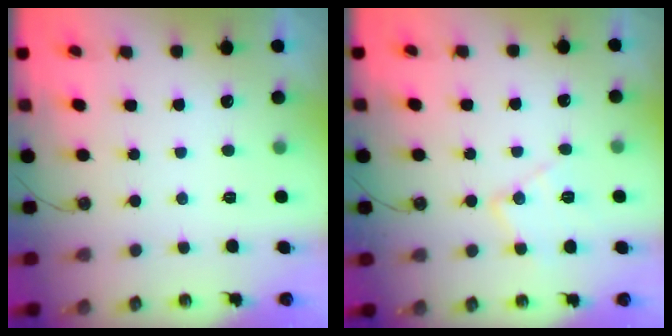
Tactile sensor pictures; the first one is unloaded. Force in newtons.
{"total": 10.4, "press": 10.4, "slide": 0.6}